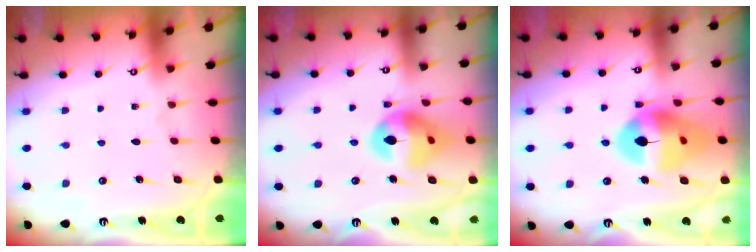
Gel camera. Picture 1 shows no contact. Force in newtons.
{"total": 14.8, "press": 14.7, "slide": 1.6}
{"total": 16.7, "press": 16.6, "slide": 2.3}